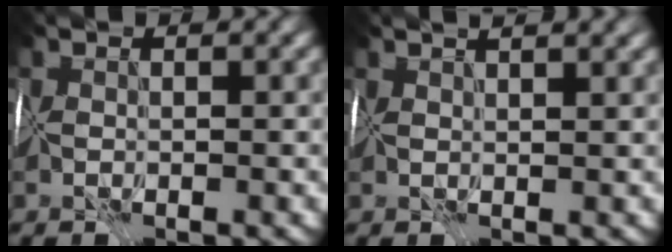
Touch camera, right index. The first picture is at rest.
{"total": 4.4, "force": [2.9, 1.5, 3.0], "torque": [-0.045, 0.030, 0.052]}